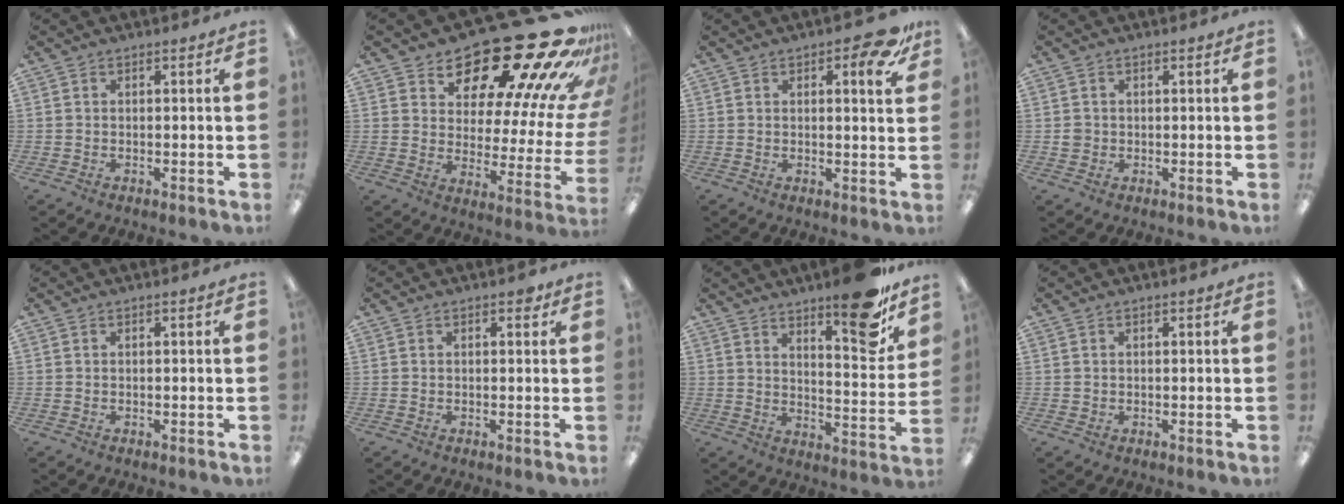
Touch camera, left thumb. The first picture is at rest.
{"total": 28.7, "force": [20.6, 9.8, 17.4], "torque": [-0.211, -0.169, 0.350]}
{"total": 7.1, "force": [4.0, 2.7, 5.1], "torque": [-0.061, -0.015, 0.061]}
{"total": 1.8, "force": [0.0, 1.8, 0.5], "torque": [-0.011, 0.004, -0.001]}
{"total": 0.0}
{"total": 1.5, "force": [0.8, 0.8, 1.0], "torque": [-0.005, -0.003, 0.011]}
{"total": 14.9, "force": [11.1, 4.2, 9.0], "torque": [-0.101, -0.086, 0.178]}
{"total": 0.6, "force": [0.3, 0.5, 0.0], "torque": [0.000, 0.004, 0.004]}